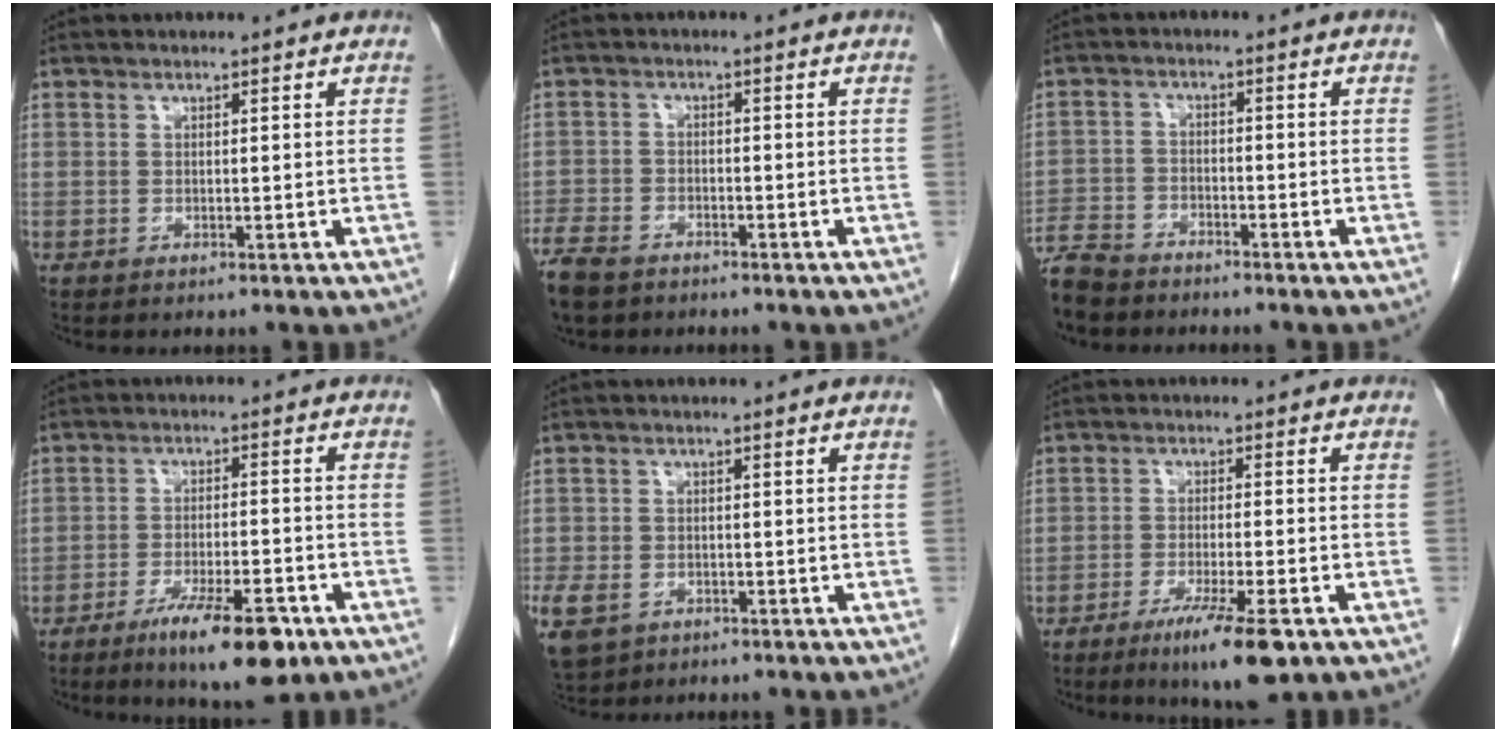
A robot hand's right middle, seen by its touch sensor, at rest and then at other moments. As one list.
[{"total": 7.2, "force": [-5.5, 3.4, 3.0], "torque": [-0.063, -0.009, -0.100]}, {"total": 7.8, "force": [-6.9, 2.9, 2.2], "torque": [-0.044, -0.012, -0.125]}, {"total": 10.6, "force": [-6.5, 2.0, 8.2], "torque": [-0.131, -0.013, -0.098]}, {"total": 10.2, "force": [-5.0, 7.7, 4.6], "torque": [-0.135, -0.009, -0.074]}, {"total": 8.6, "force": [-5.1, 0.6, 6.9], "torque": [-0.115, -0.020, -0.081]}]